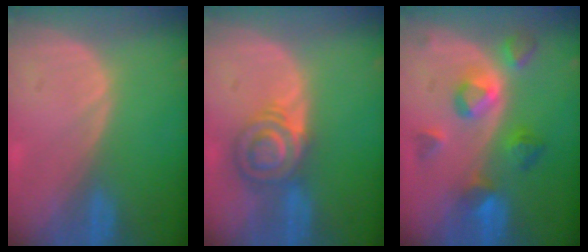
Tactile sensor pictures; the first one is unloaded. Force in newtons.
{"total": 6.1, "press": 6.0, "slide": 1.1}
{"total": 7.5, "press": 7.1, "slide": 2.6}